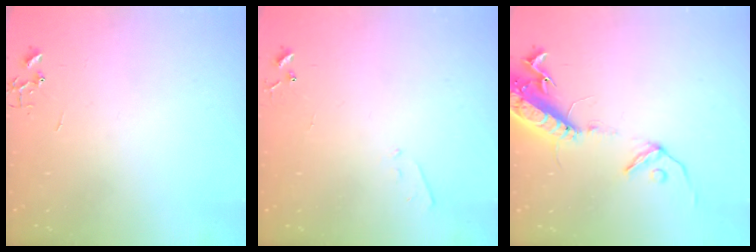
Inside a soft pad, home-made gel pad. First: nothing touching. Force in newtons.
{"total": 4.2, "press": 4.2, "slide": 0.6}
{"total": 16.3, "press": 15.8, "slide": 4.0}